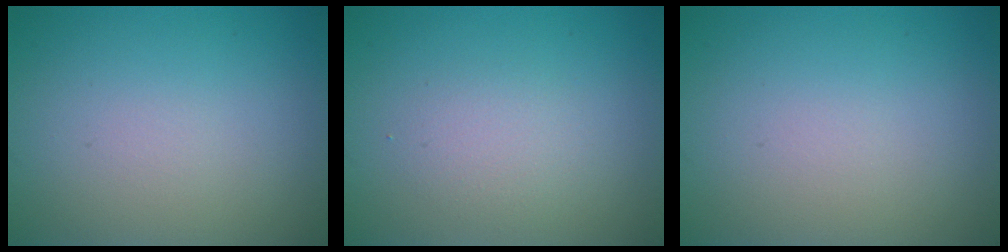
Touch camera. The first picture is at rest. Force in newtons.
{"total": 1.8, "press": 1.8, "slide": 0.0}
{"total": 0.0}